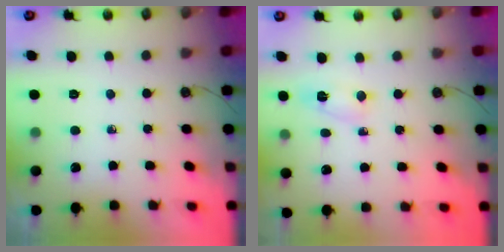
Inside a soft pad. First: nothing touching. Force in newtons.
{"total": 3.1, "press": 3.0, "slide": 0.4}